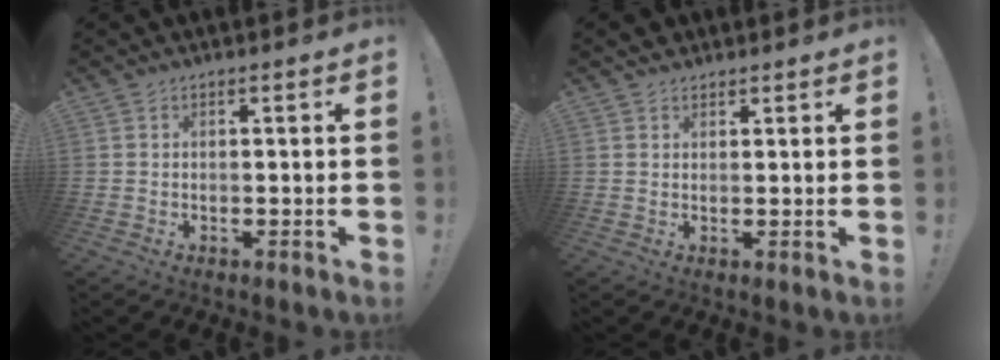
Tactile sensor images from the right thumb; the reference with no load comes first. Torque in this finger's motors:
{"motor_torque": [0.44, 1.29, 1.24, 1.53, 0.02]}